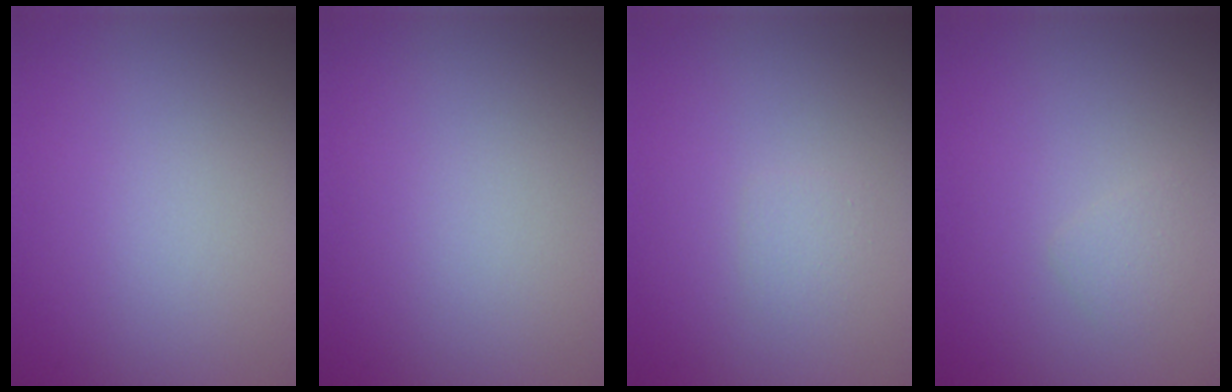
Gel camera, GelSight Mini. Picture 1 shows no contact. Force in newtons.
{"total": 0.0}
{"total": 0.8, "press": 0.8, "slide": 0.1}
{"total": 0.9, "press": 0.9, "slide": 0.0}